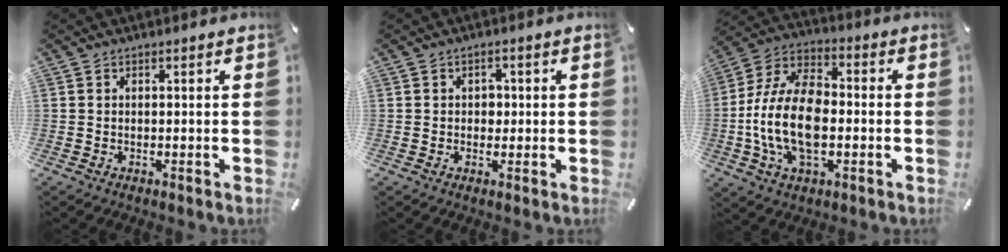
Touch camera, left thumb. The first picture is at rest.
{"total": 2.5, "force": [-0.1, 2.1, 1.4], "torque": [-0.004, -0.003, -0.011]}
{"total": 16.3, "force": [-3.4, 9.9, 12.4], "torque": [-0.273, 0.006, -0.065]}